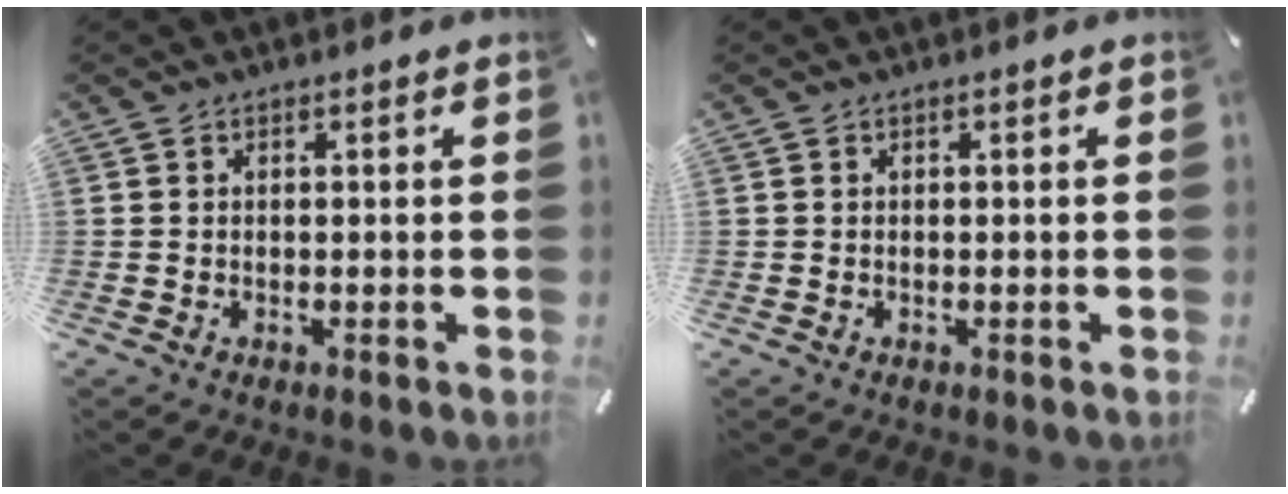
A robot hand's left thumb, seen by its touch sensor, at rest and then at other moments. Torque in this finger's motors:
{"motor_torque": [0.04, 0.04, -0.01, 0.01, -0.01]}